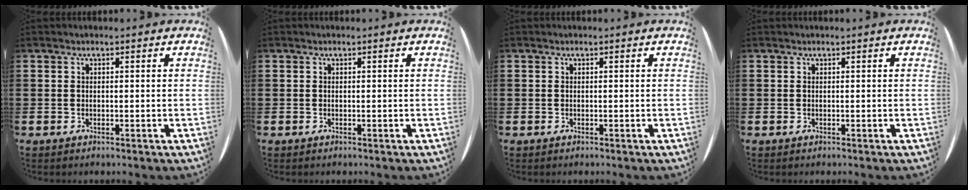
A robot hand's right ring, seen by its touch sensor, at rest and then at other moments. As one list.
[{"total": 0.0}, {"total": 0.0}, {"total": 0.0}]